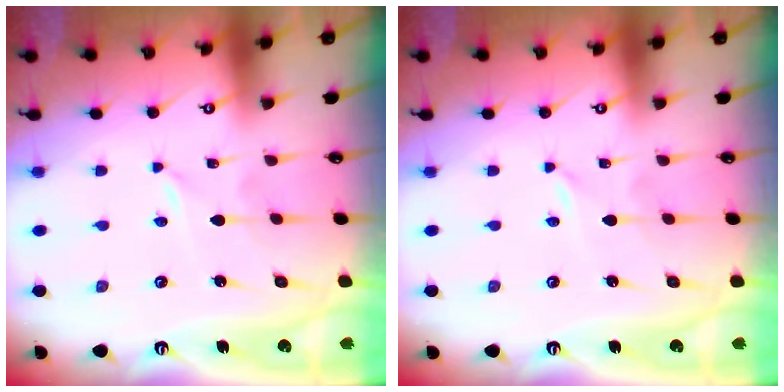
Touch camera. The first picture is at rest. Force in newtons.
{"total": 0.0}